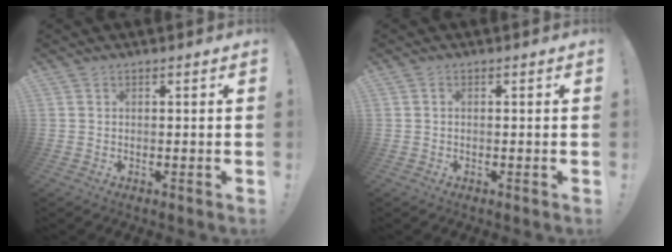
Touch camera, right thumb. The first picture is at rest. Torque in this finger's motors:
{"motor_torque": [0.17, -0.14, -0.12, 0.05, 0.00]}